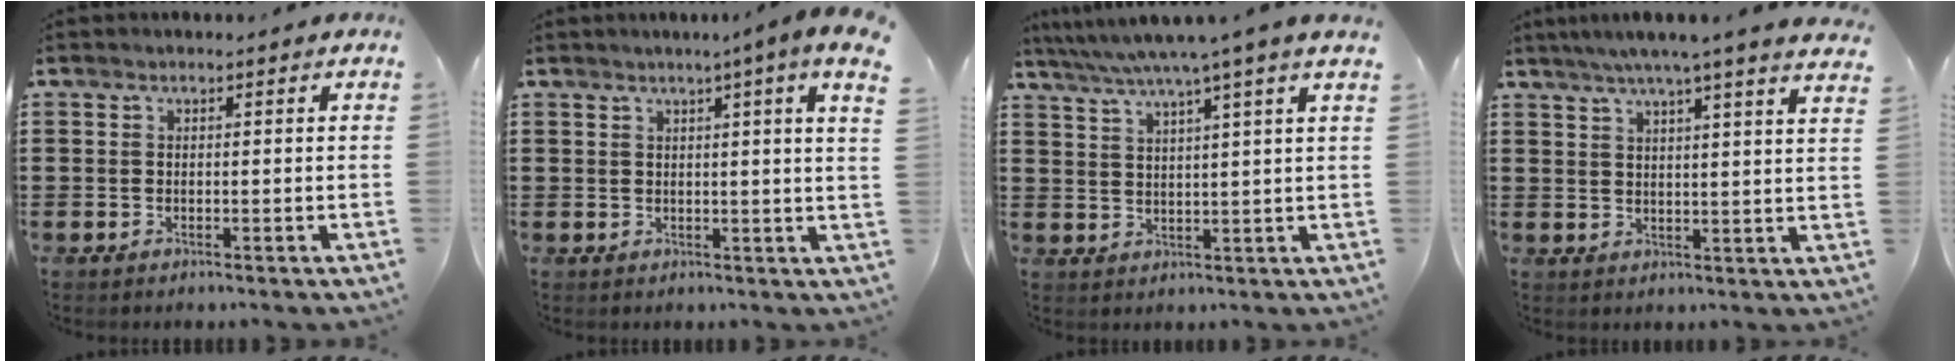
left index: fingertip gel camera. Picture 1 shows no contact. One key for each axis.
{"total": 3.8, "fx": 2.4, "fy": -1.1, "fz": 2.7, "tx": -0.047, "ty": -0.011, "tz": 0.037}
{"total": 5.3, "fx": 4.4, "fy": -0.8, "fz": 3.0, "tx": -0.071, "ty": -0.019, "tz": 0.072}
{"total": 5.2, "fx": 4.5, "fy": -0.8, "fz": 2.5, "tx": -0.062, "ty": -0.017, "tz": 0.076}